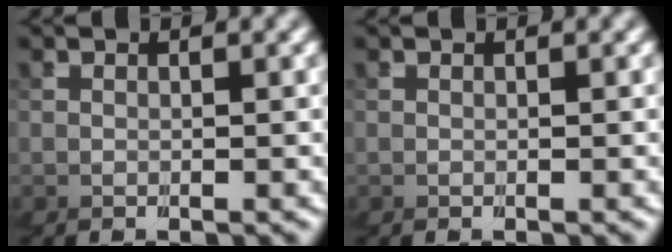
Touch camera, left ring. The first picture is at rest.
{"total": 0.0}